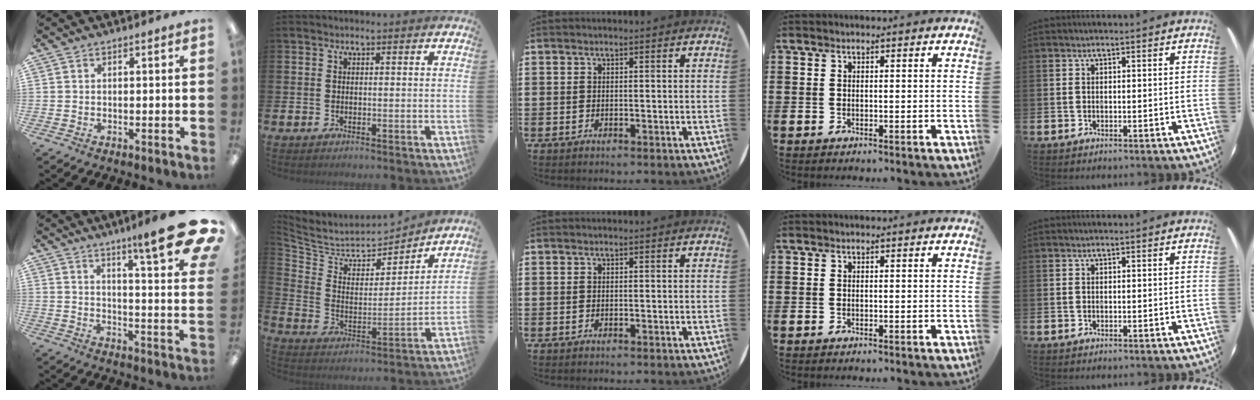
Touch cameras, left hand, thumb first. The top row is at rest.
{"thumb": {"total": 14.9, "force": [10.4, 2.0, 10.4], "torque": [-0.152, -0.083, 0.163]}, "index": {"total": 6.4, "force": [5.7, 2.6, 0.8], "torque": [-0.058, -0.054, 0.094]}}